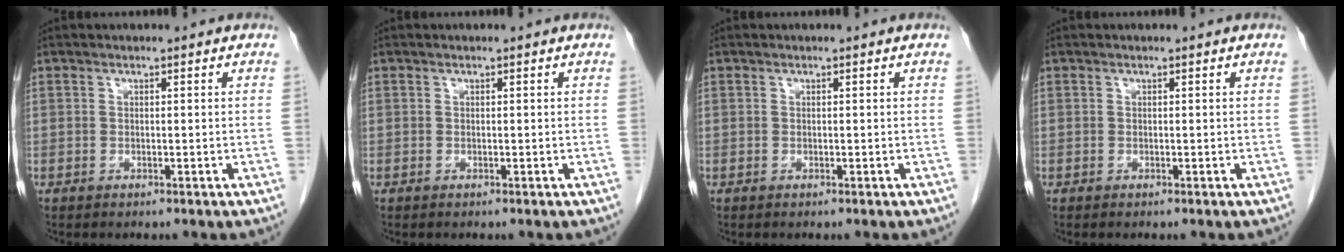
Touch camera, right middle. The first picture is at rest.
{"total": 0.0}
{"total": 0.0}
{"total": 0.0}